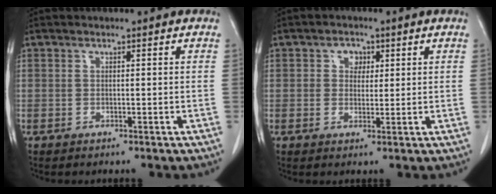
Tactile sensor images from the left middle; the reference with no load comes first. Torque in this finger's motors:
{"motor_torque": [0.43, -0.30, 0.00, 0.02]}